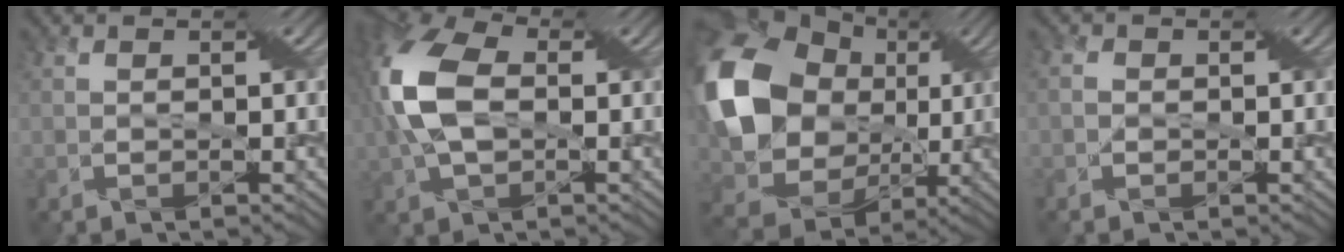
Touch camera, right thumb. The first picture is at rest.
{"total": 12.4, "force": [0.3, 7.4, 9.9], "torque": [-0.254, 0.005, -0.002]}
{"total": 17.5, "force": [2.5, 14.0, 10.2], "torque": [-0.249, -0.010, 0.058]}
{"total": 1.4, "force": [-0.2, 1.3, 0.5], "torque": [0.000, 0.007, -0.016]}